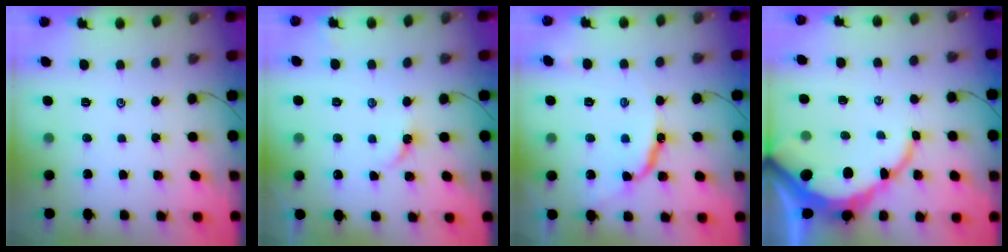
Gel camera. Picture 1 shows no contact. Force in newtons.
{"total": 3.3, "press": 3.3, "slide": 0.6}
{"total": 9.3, "press": 9.3, "slide": 0.9}
{"total": 11.7, "press": 11.6, "slide": 1.4}